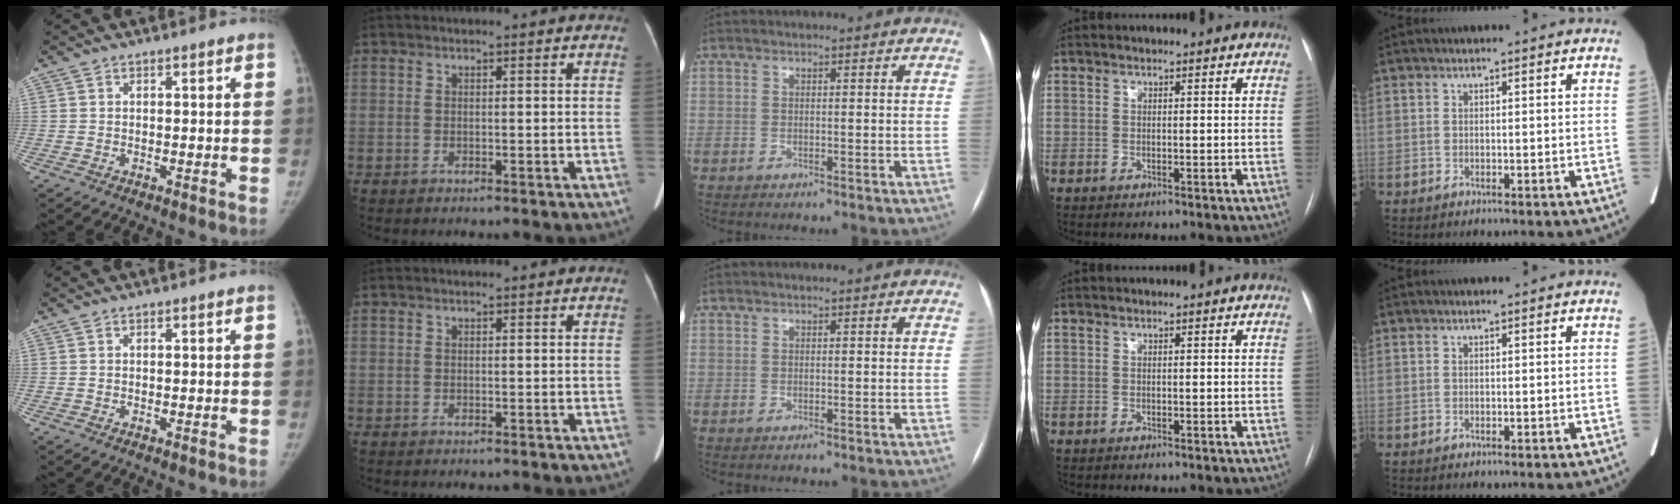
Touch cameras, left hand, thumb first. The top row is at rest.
{}